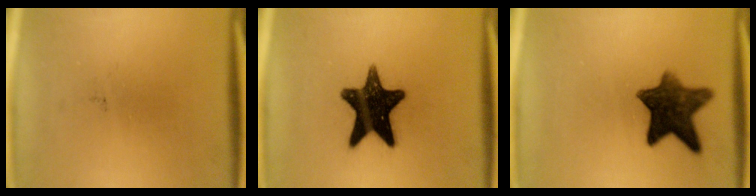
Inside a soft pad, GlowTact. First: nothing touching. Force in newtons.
{"total": 15.5}
{"total": 10.2}